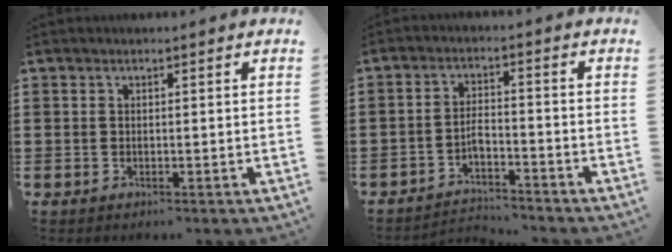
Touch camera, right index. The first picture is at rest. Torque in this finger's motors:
{"motor_torque": [2.14, 0.00, 0.02, 0.01]}